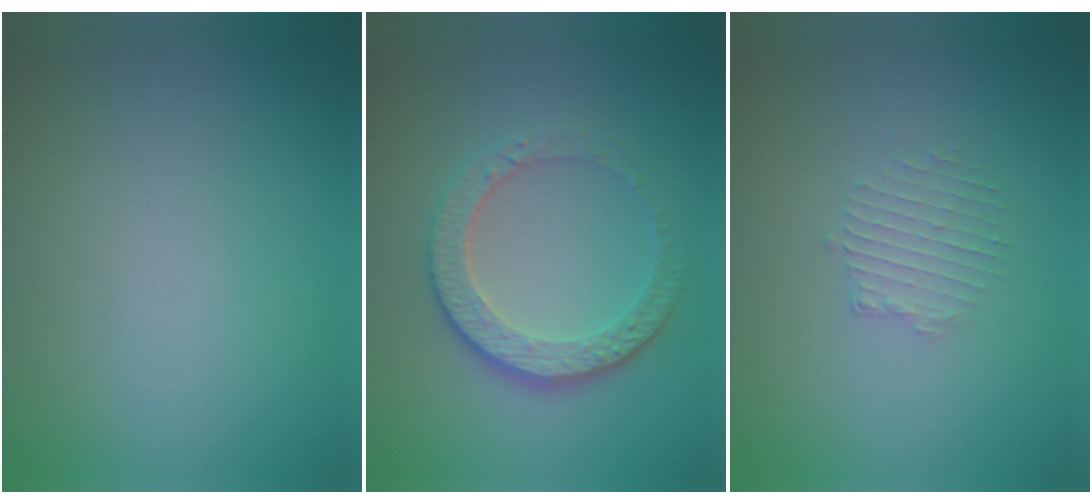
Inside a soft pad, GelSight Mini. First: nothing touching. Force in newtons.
{"total": 4.6, "press": 3.4, "slide": 3.2}
{"total": 1.3, "press": 0.7, "slide": 1.1}